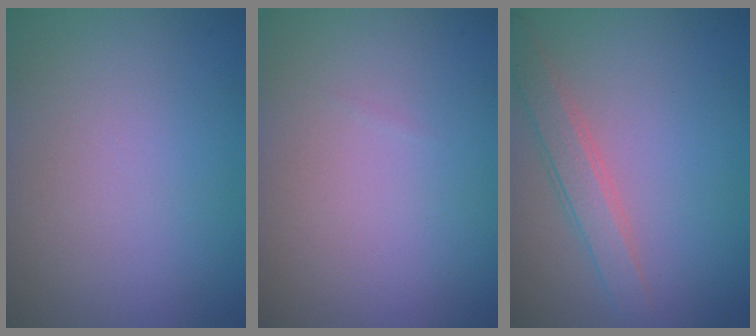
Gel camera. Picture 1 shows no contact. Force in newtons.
{"total": 0.0}
{"total": 2.7, "press": 2.7, "slide": 0.1}